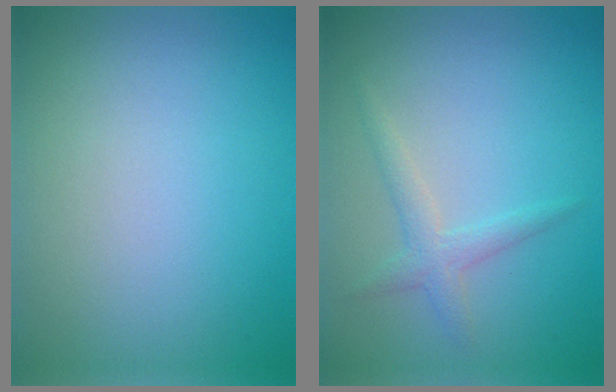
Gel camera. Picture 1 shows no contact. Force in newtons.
{"total": 1.9, "press": 1.9, "slide": 0.1}